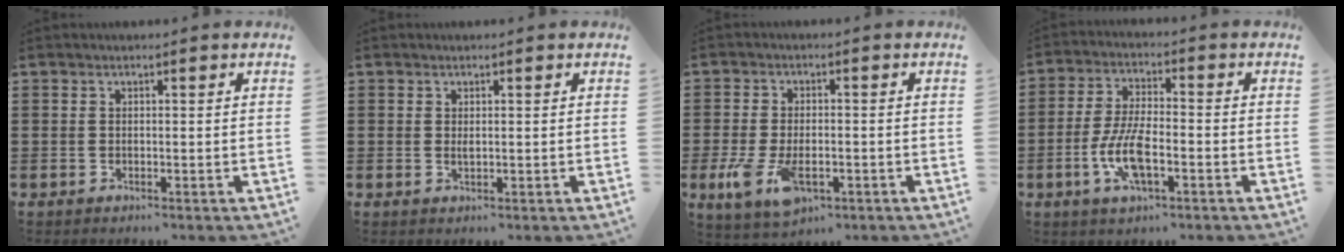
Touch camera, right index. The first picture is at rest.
{"total": 0.9, "force": [0.3, 0.4, 0.8], "torque": [-0.016, 0.003, 0.004]}
{"total": 7.1, "force": [-2.4, 3.5, 5.7], "torque": [-0.135, -0.011, -0.046]}
{"total": 8.4, "force": [-2.7, 2.9, 7.3], "torque": [-0.168, -0.012, -0.054]}